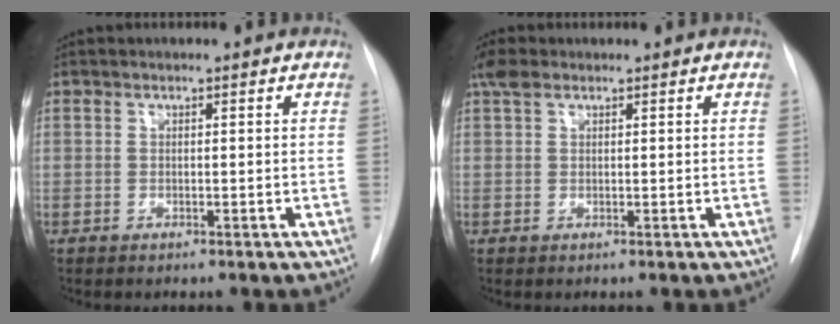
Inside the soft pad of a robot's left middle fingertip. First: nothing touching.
{"total": 2.5, "force": [1.7, 1.3, 1.2], "torque": [-0.031, 0.020, 0.034]}